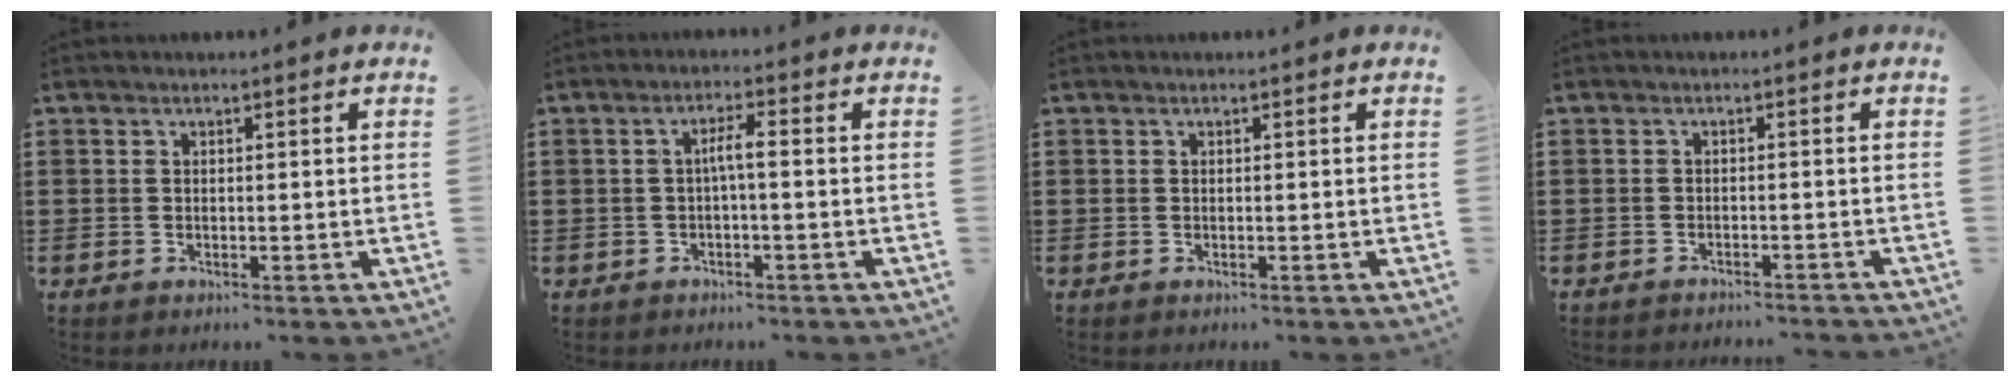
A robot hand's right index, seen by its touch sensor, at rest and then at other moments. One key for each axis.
{"total": 2.7, "fx": -0.3, "fy": 0.2, "fz": 2.7, "tx": -0.052, "ty": 0.003, "tz": -0.009}
{"total": 0.0}
{"total": 1.2, "fx": -1.2, "fy": -0.1, "fz": 0.2, "tx": -0.005, "ty": 0.003, "tz": -0.024}